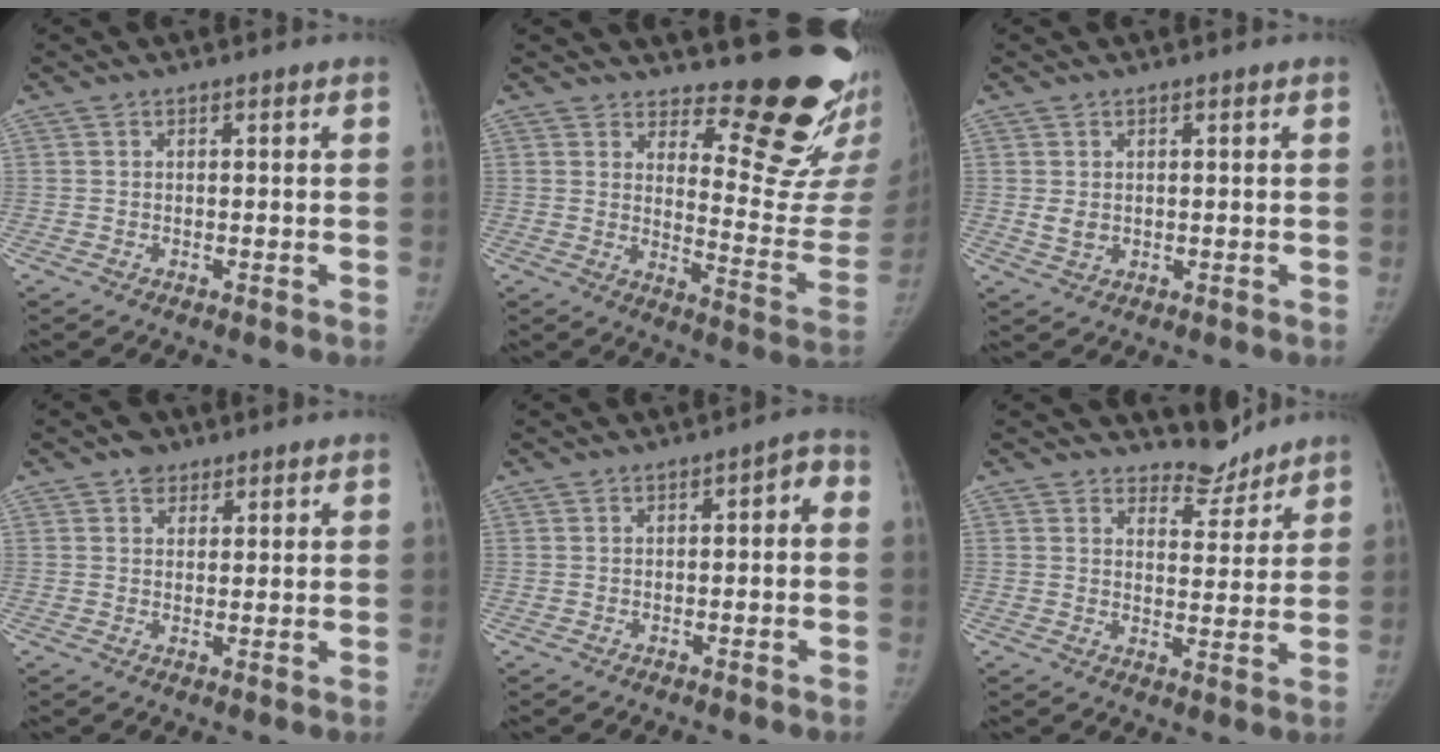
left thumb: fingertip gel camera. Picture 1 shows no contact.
{"total": 19.2, "force": [15.6, 5.2, 9.9], "torque": [-0.083, -0.171, 0.197]}
{"total": 2.3, "force": [0.4, 1.8, 1.4], "torque": [-0.017, -0.006, 0.014]}
{"total": 3.3, "force": [2.1, 2.4, 0.8], "torque": [0.010, -0.009, 0.028]}
{"total": 2.9, "force": [-0.8, 1.5, 2.4], "torque": [-0.020, 0.031, -0.017]}
{"total": 5.5, "force": [5.1, 1.9, 0.0], "torque": [0.027, -0.052, 0.081]}